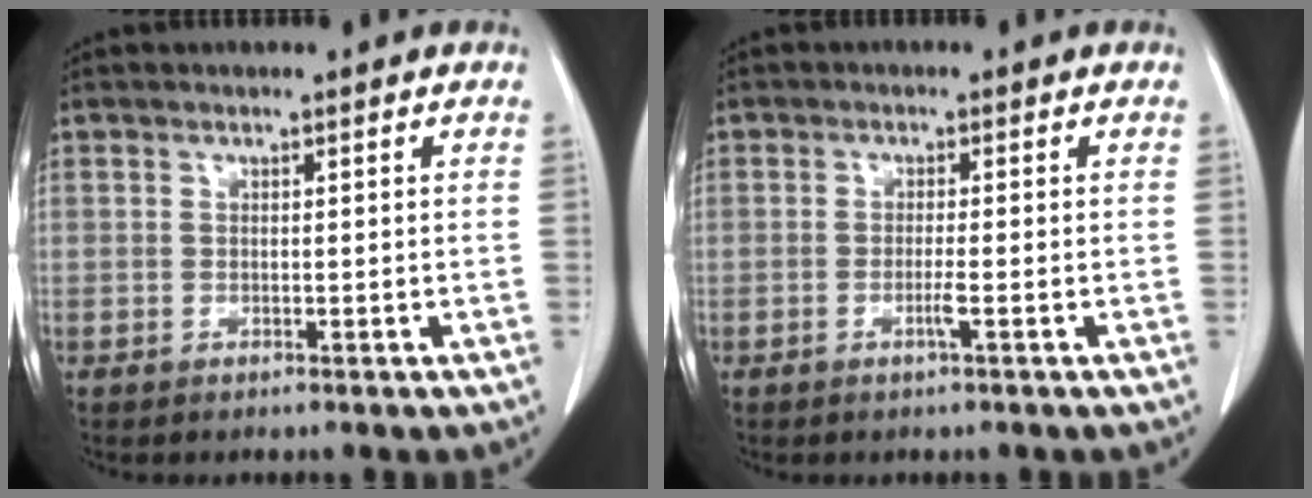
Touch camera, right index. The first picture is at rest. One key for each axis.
{"total": 1.8, "fx": -0.8, "fy": -0.3, "fz": 1.6, "tx": -0.031, "ty": -0.003, "tz": -0.016}